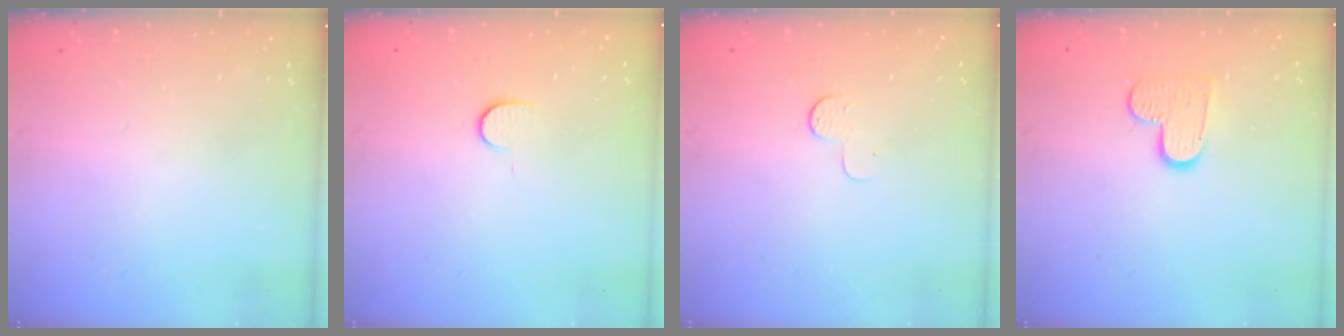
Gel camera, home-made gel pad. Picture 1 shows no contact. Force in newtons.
{"total": 6.0, "press": 6.0, "slide": 0.5}
{"total": 5.0, "press": 5.0, "slide": 0.4}
{"total": 8.2, "press": 8.1, "slide": 0.2}